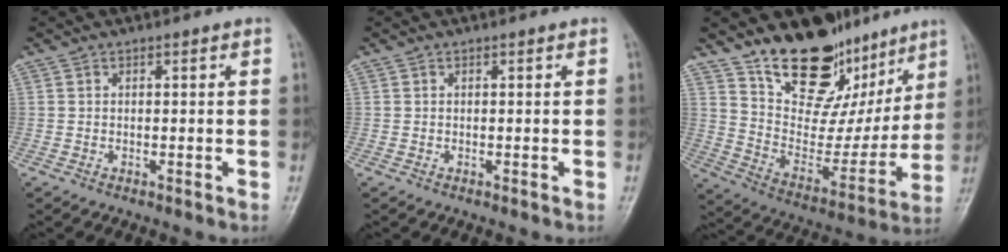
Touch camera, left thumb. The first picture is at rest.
{"total": 0.0}
{"total": 22.2, "force": [14.6, 12.1, 11.5], "torque": [-0.107, -0.078, 0.241]}